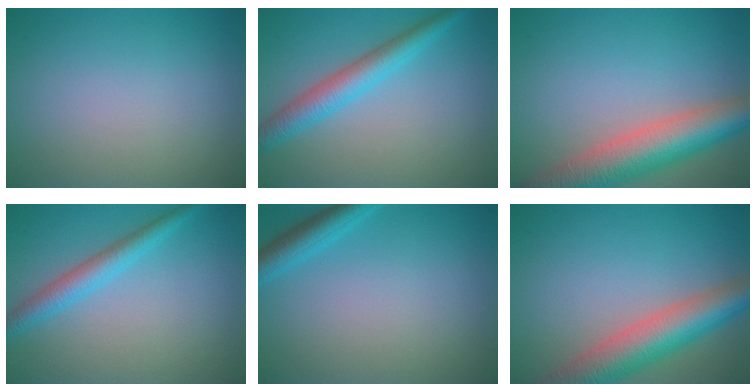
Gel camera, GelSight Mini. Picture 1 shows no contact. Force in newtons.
{"total": 4.0, "press": 4.0, "slide": 0.1}
{"total": 8.4, "press": 8.4, "slide": 0.5}
{"total": 3.0, "press": 3.0, "slide": 0.2}
{"total": 2.8, "press": 2.8, "slide": 0.2}
{"total": 7.6, "press": 7.6, "slide": 0.4}